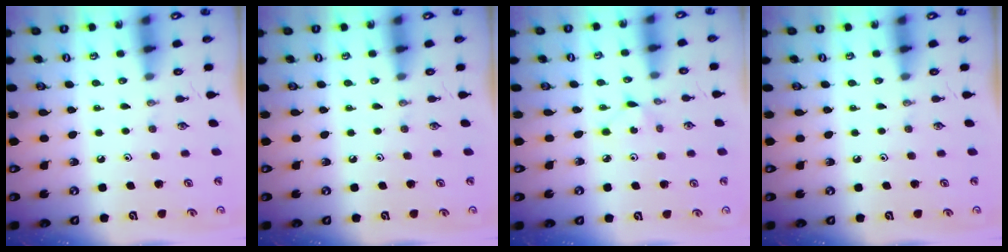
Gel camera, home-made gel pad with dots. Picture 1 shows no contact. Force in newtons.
{"total": 0.0}
{"total": 2.7, "press": 2.7, "slide": 0.3}
{"total": 0.0}